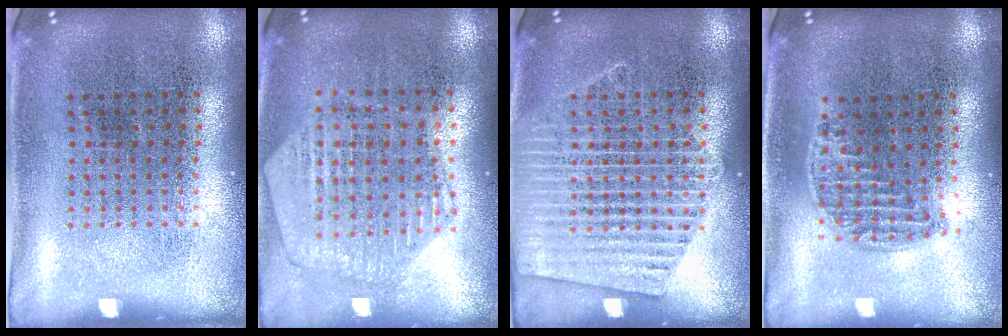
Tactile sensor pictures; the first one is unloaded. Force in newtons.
{"total": 1.1, "press": 1.1, "slide": 0.2}
{"total": 2.9, "press": 2.9, "slide": 0.3}
{"total": 1.2, "press": 1.1, "slide": 0.5}